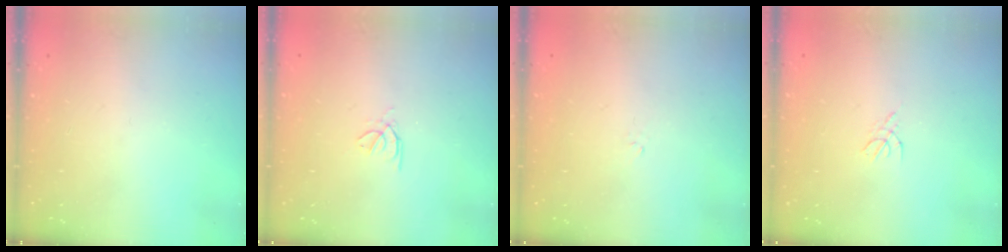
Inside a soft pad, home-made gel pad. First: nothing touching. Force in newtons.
{"total": 0.6, "press": 0.4, "slide": 0.3}
{"total": 1.2, "press": 1.2, "slide": 0.4}
{"total": 1.8, "press": 1.7, "slide": 0.5}